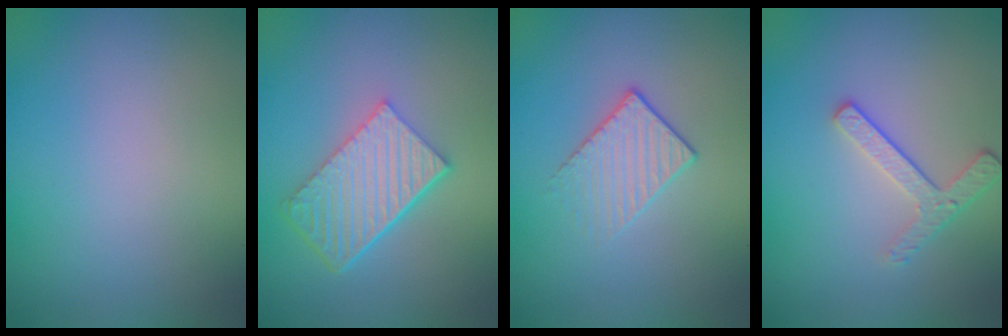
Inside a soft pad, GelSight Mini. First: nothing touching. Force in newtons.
{"total": 6.2, "press": 4.2, "slide": 4.6}
{"total": 1.8, "press": 1.4, "slide": 1.1}
{"total": 2.6, "press": 2.2, "slide": 1.3}